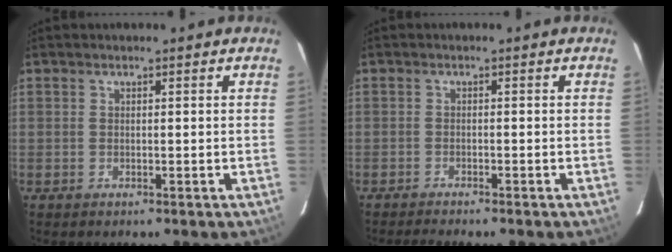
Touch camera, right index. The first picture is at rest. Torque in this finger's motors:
{"motor_torque": [0.68, -0.73, 0.24, 0.06]}